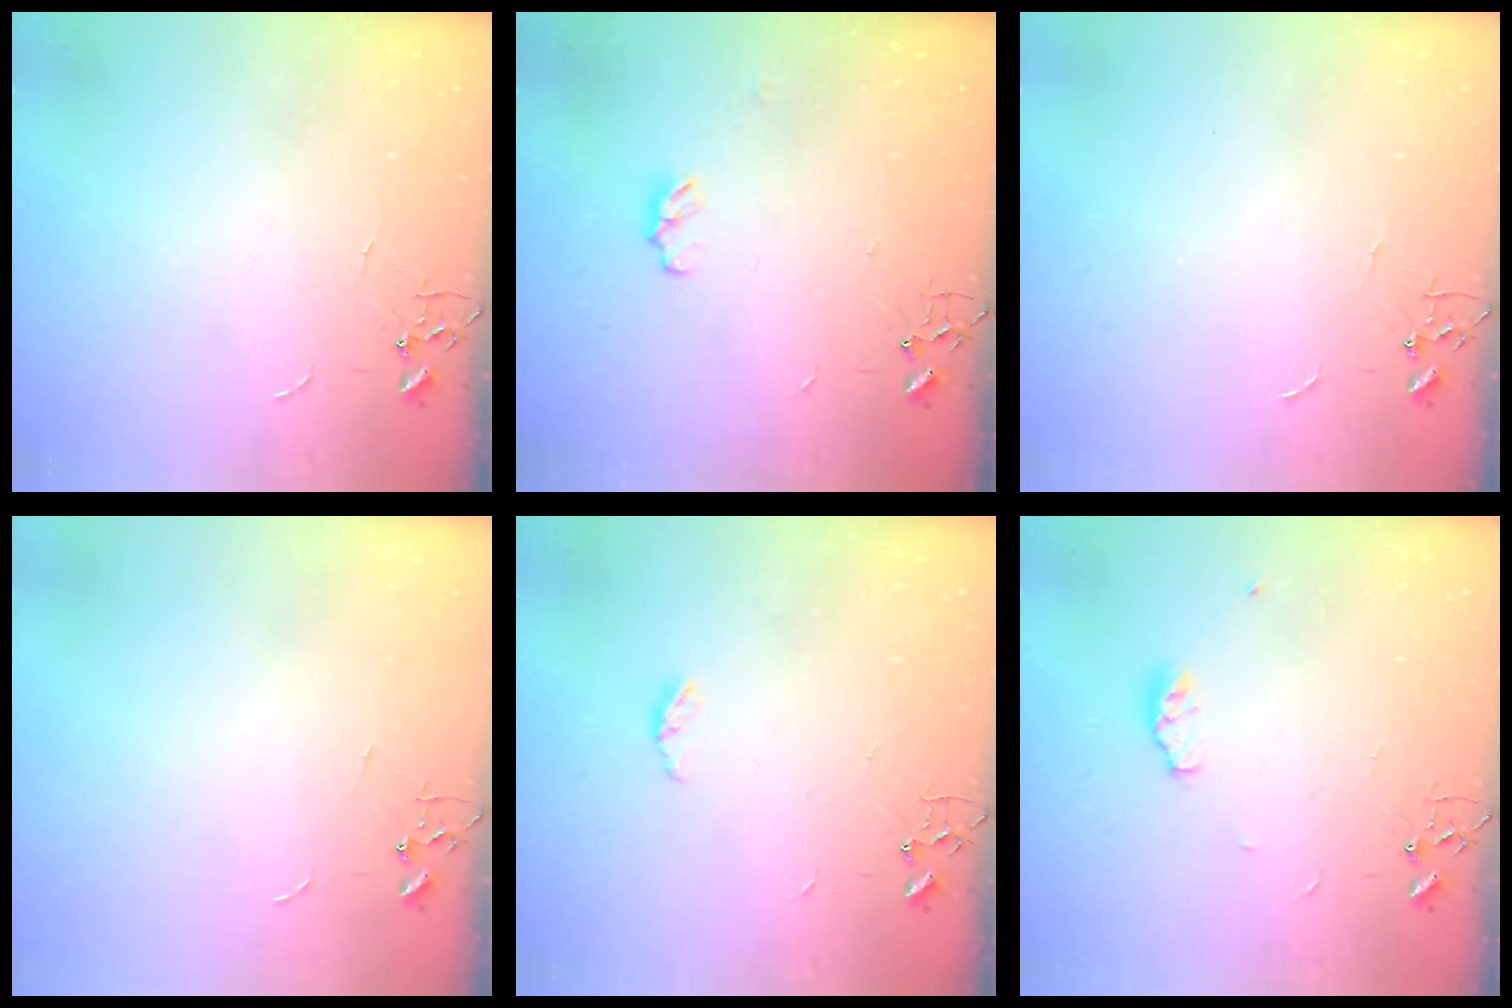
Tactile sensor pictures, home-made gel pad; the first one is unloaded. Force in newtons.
{"total": 4.6, "press": 4.6, "slide": 0.6}
{"total": 0.0}
{"total": 0.0}
{"total": 4.4, "press": 4.3, "slide": 0.6}
{"total": 5.6, "press": 5.5, "slide": 0.9}